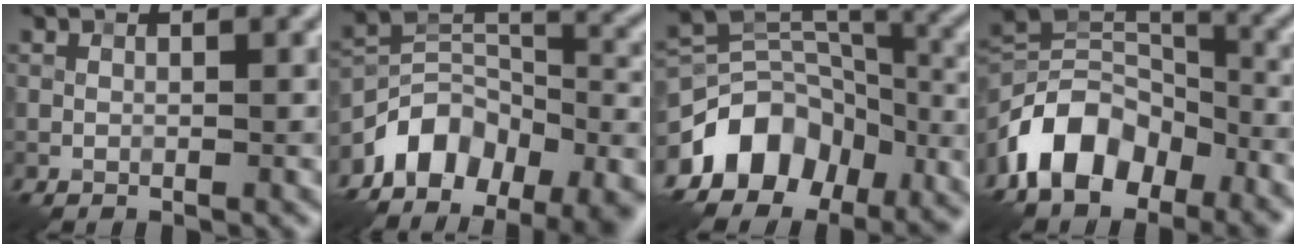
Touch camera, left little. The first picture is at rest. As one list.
[{"total": 9.9, "force": [-7.3, 5.1, 4.4], "torque": [-0.069, 0.007, -0.132]}, {"total": 12.7, "force": [-7.0, 8.7, 6.0], "torque": [-0.126, 0.009, -0.112]}, {"total": 9.4, "force": [-5.6, 5.2, 5.3], "torque": [-0.084, 0.005, -0.114]}]